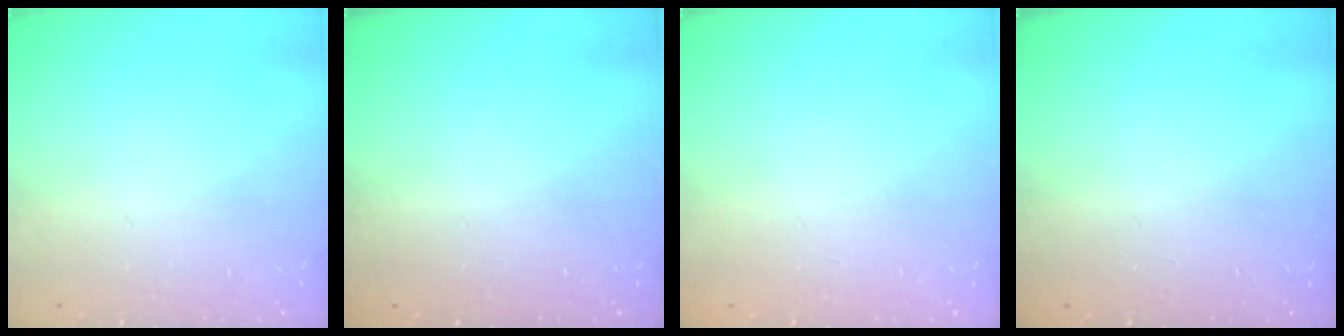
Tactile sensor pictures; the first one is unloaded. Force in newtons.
{"total": 0.0}
{"total": 0.0}
{"total": 0.0}